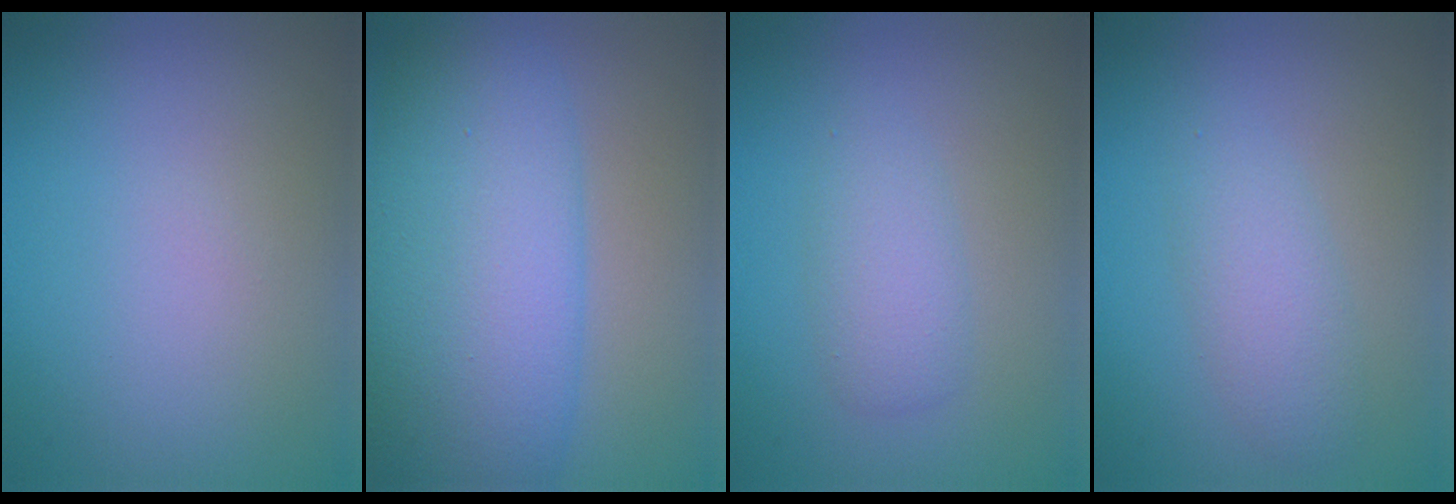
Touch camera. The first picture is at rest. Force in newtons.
{"total": 10.6, "press": 10.6, "slide": 0.2}
{"total": 2.3, "press": 2.3, "slide": 0.1}
{"total": 2.5, "press": 2.5, "slide": 0.2}